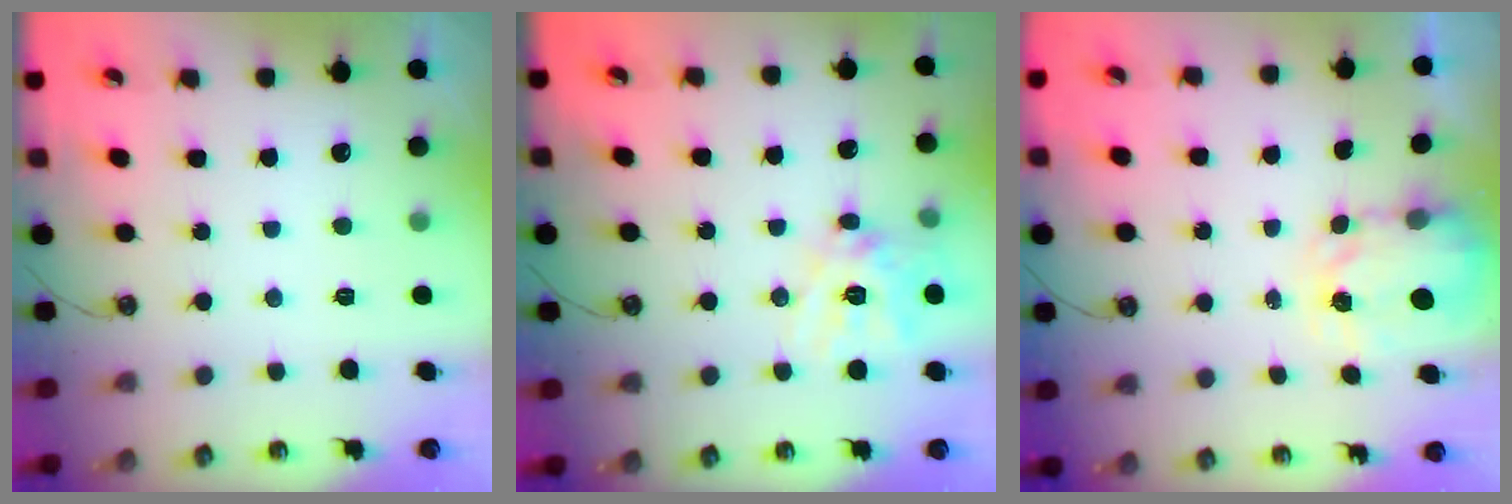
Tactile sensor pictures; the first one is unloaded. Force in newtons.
{"total": 13.7, "press": 13.6, "slide": 1.6}
{"total": 3.5, "press": 3.5, "slide": 0.4}